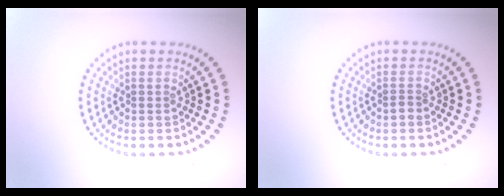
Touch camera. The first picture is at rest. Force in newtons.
{"total": 0.7, "press": 0.5, "slide": 0.5}